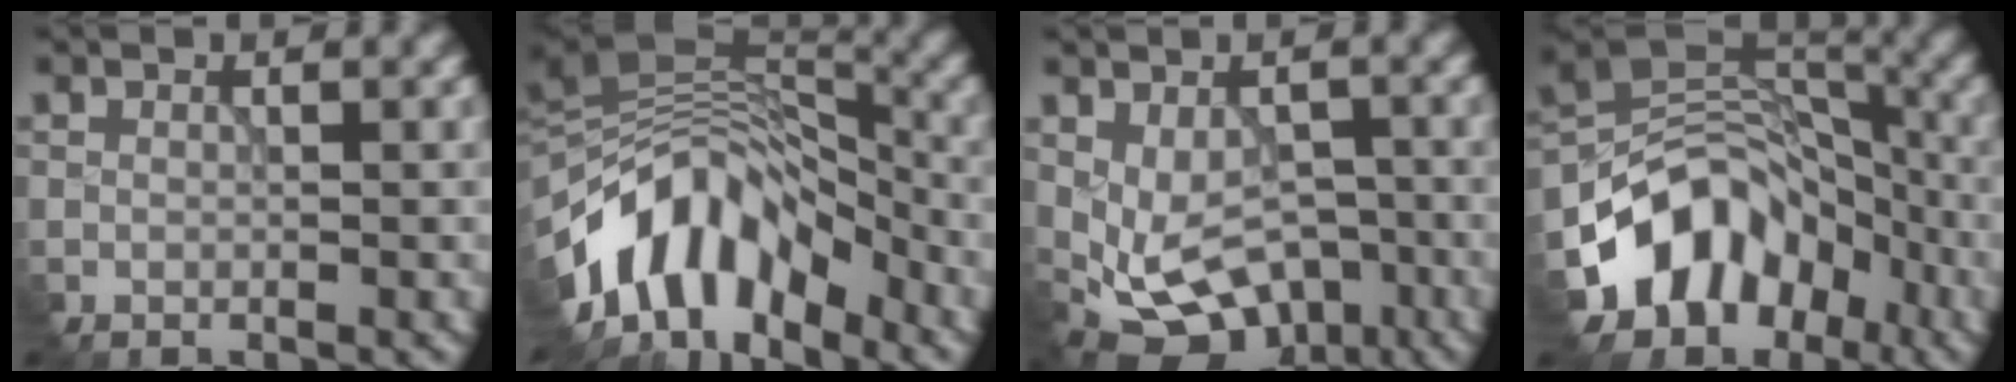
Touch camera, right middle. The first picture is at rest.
{"total": 9.9, "force": [-6.1, 4.8, 6.2], "torque": [-0.107, 0.018, -0.110]}
{"total": 5.9, "force": [-2.0, 4.0, 3.8], "torque": [-0.075, -0.019, -0.013]}
{"total": 9.2, "force": [-5.1, 6.9, 3.5], "torque": [-0.048, 0.014, -0.095]}